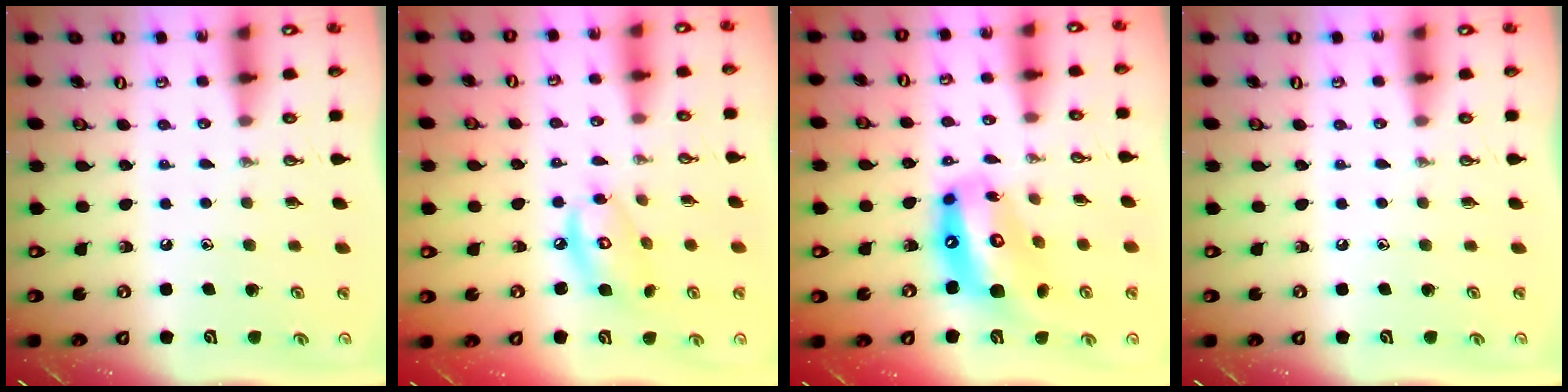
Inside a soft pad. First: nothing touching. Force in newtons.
{"total": 9.7, "press": 9.7, "slide": 0.7}
{"total": 16.2, "press": 16.1, "slide": 2.0}
{"total": 0.0}